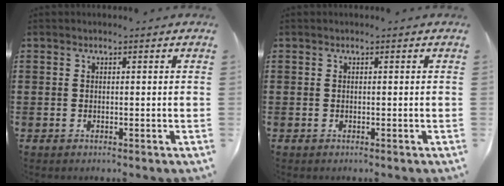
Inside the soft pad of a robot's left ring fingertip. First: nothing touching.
{"total": 0.0}